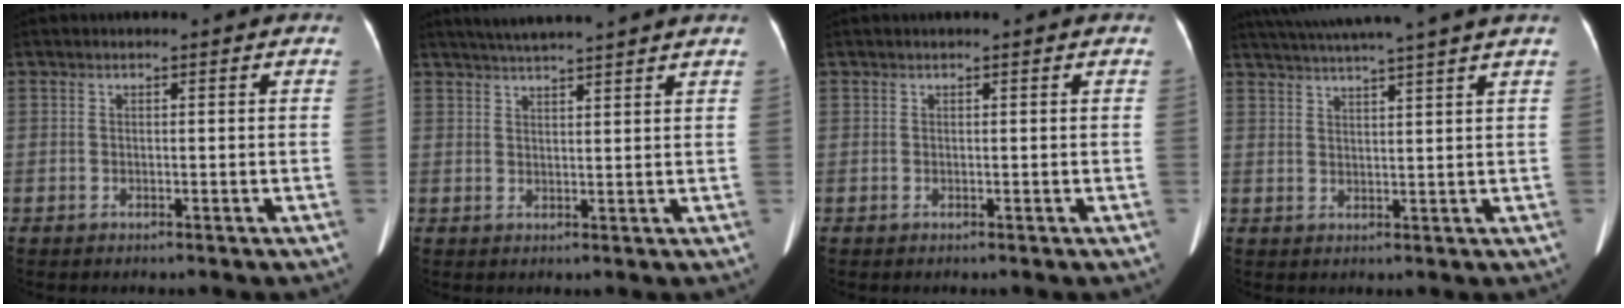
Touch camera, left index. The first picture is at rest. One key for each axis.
{"total": 8.1, "fx": 7.3, "fy": -0.9, "fz": 3.5, "tx": -0.059, "ty": 0.026, "tz": 0.101}
{"total": 0.0}
{"total": 12.7, "fx": 10.9, "fy": -1.8, "fz": 6.2, "tx": -0.110, "ty": 0.002, "tz": 0.151}